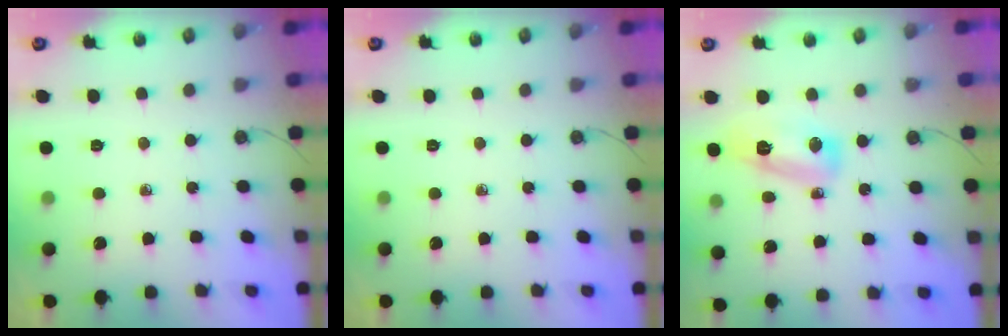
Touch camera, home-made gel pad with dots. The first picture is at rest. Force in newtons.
{"total": 0.0}
{"total": 8.9, "press": 8.9, "slide": 0.9}